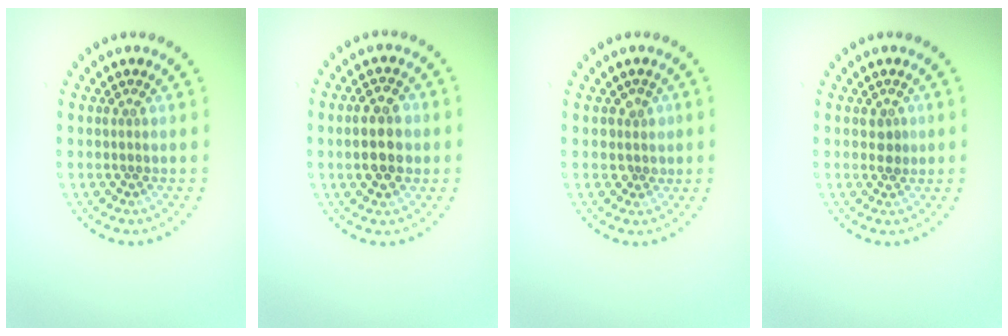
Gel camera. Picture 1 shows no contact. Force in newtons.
{"total": 3.8, "press": 3.8, "slide": 0.1}
{"total": 1.7, "press": 1.4, "slide": 0.9}
{"total": 1.2, "press": 1.1, "slide": 0.5}